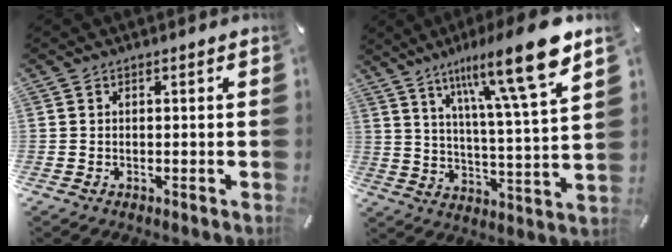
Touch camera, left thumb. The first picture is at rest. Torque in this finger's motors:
{"motor_torque": [2.56, 2.45, 1.38, -1.38, 0.59]}